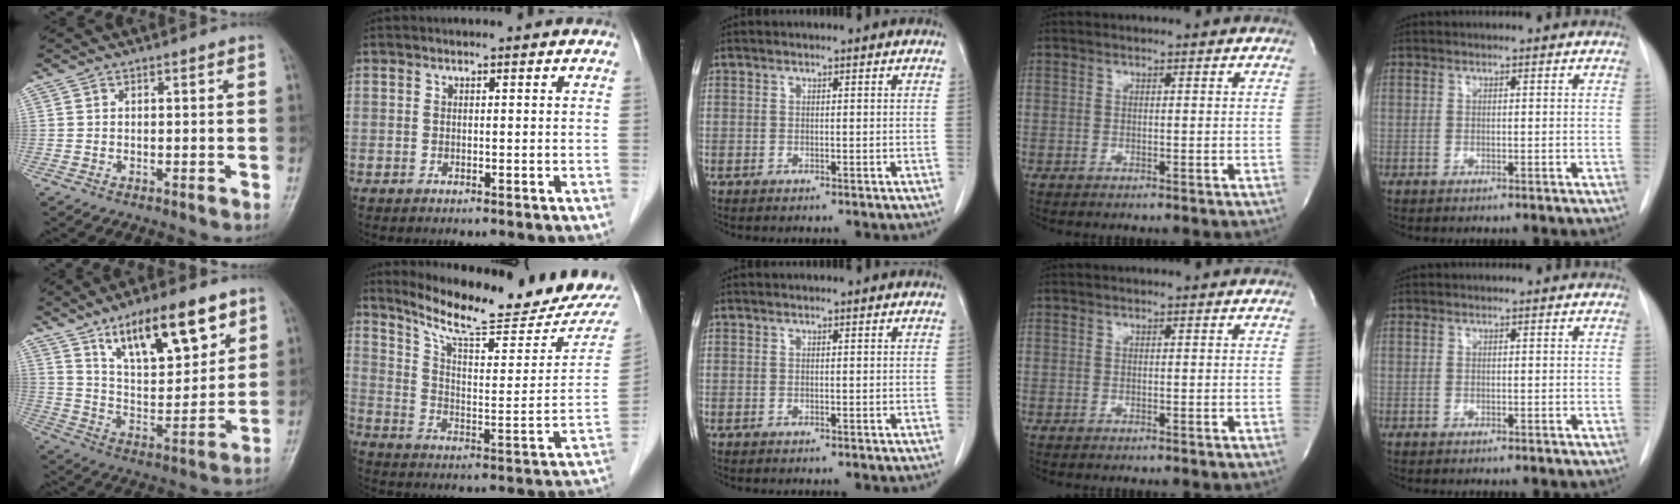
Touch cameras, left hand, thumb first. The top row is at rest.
{"thumb": {"total": 17.8, "force": [10.4, 6.7, 12.8], "torque": [-0.169, -0.045, 0.181]}, "index": {"total": 18.6, "force": [17.3, 1.4, 6.9], "torque": [-0.111, -0.071, 0.247]}}